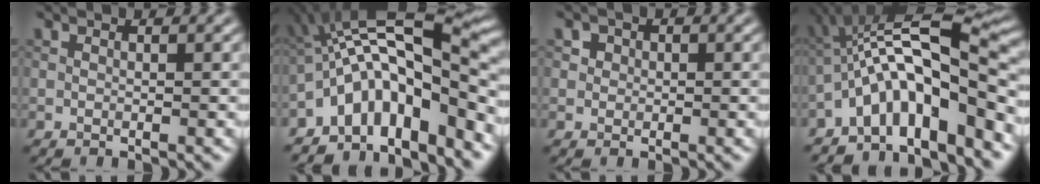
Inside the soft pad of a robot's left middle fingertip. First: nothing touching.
{"total": 11.9, "force": [-4.4, 4.2, 10.2], "torque": [-0.146, 0.028, -0.077]}
{"total": 2.5, "force": [1.0, 2.0, 1.1], "torque": [-0.010, 0.012, 0.005]}
{"total": 11.2, "force": [-4.0, 3.3, 9.9], "torque": [-0.146, 0.029, -0.073]}